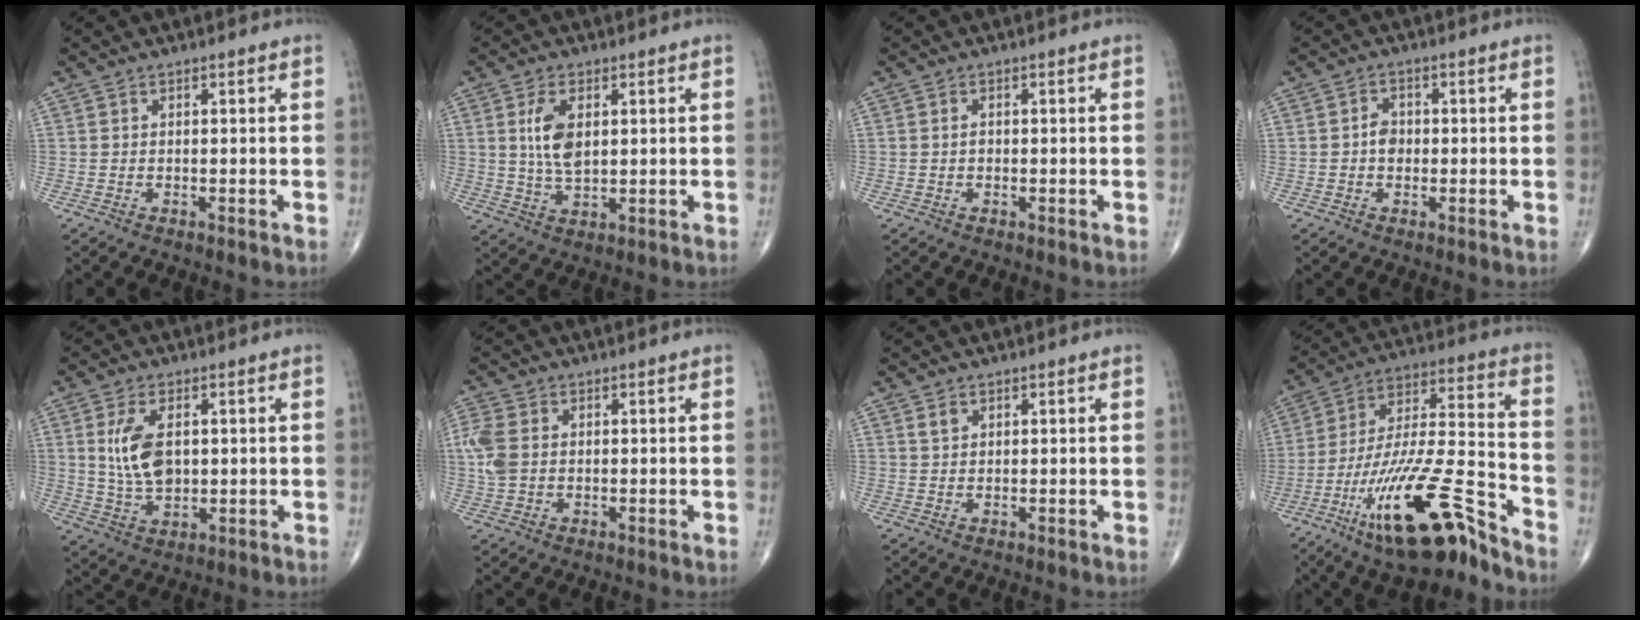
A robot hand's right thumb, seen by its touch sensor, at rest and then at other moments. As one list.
[{"total": 7.0, "force": [1.6, 3.6, 5.8], "torque": [-0.112, -0.009, 0.034]}, {"total": 0.7, "force": [-0.1, 0.5, 0.5], "torque": [-0.007, 0.000, -0.003]}, {"total": 2.7, "force": [-0.3, 2.2, 1.6], "torque": [-0.015, 0.006, -0.011]}, {"total": 8.8, "force": [1.5, 5.0, 7.1], "torque": [-0.133, -0.010, 0.037]}, {"total": 5.8, "force": [0.4, 4.2, 4.0], "torque": [-0.112, 0.007, 0.008]}, {"total": 1.5, "force": [0.8, 1.0, 0.8], "torque": [-0.010, -0.001, 0.017]}, {"total": 21.6, "force": [-13.8, 4.8, 16.0], "torque": [-0.298, 0.077, -0.240]}]